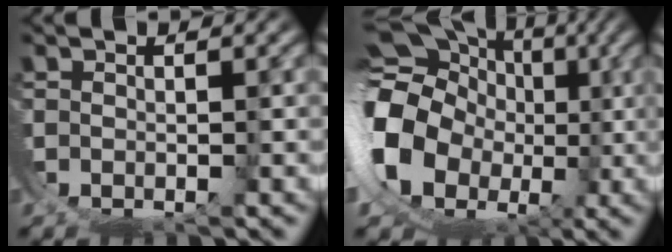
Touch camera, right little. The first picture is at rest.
{"total": 12.9, "force": [1.9, 11.1, 6.3], "torque": [-0.155, -0.028, 0.030]}